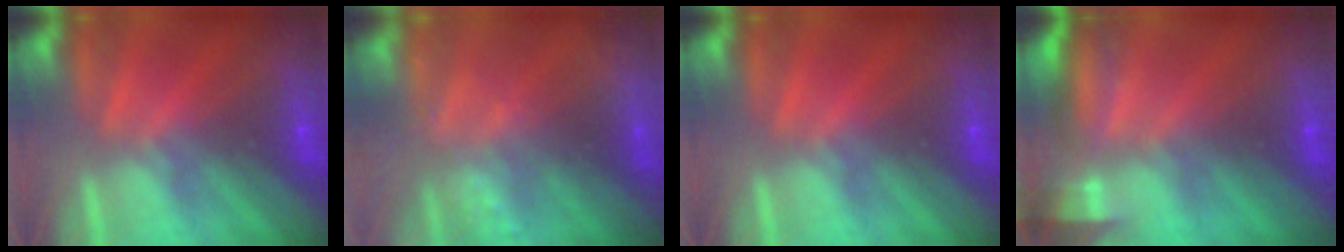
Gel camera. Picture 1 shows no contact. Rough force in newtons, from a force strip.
{"total": 2.2}
{"total": 0.0}
{"total": 7.4}